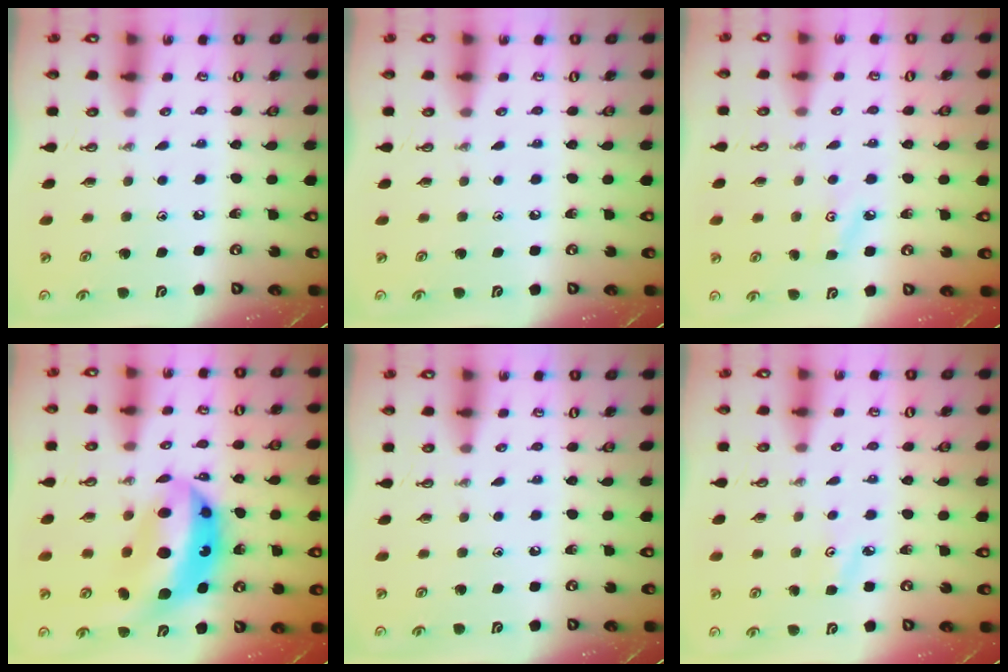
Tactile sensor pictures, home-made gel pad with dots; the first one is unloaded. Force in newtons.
{"total": 0.0}
{"total": 4.6, "press": 4.5, "slide": 0.8}
{"total": 16.3, "press": 16.3, "slide": 1.6}
{"total": 0.0}
{"total": 4.7, "press": 4.7, "slide": 0.6}